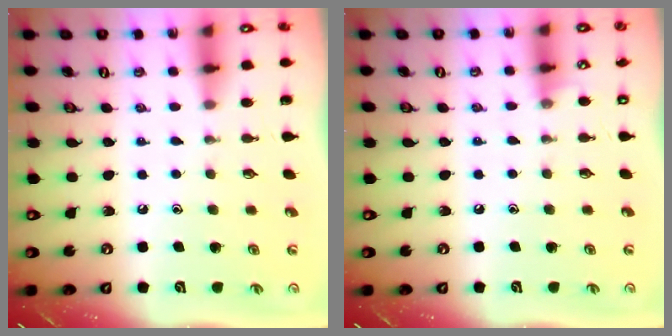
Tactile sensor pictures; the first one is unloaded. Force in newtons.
{"total": 3.1, "press": 3.0, "slide": 0.5}